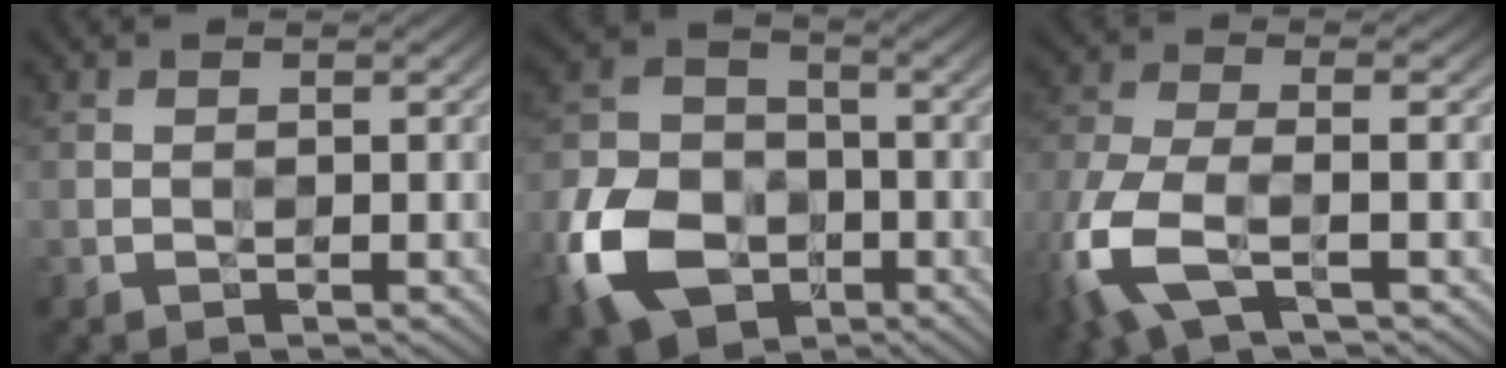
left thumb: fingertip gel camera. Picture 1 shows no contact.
{"total": 13.5, "force": [-5.8, 9.5, 7.6], "torque": [-0.198, -0.028, -0.124]}
{"total": 9.7, "force": [-4.3, 3.7, 7.8], "torque": [-0.203, -0.018, -0.096]}